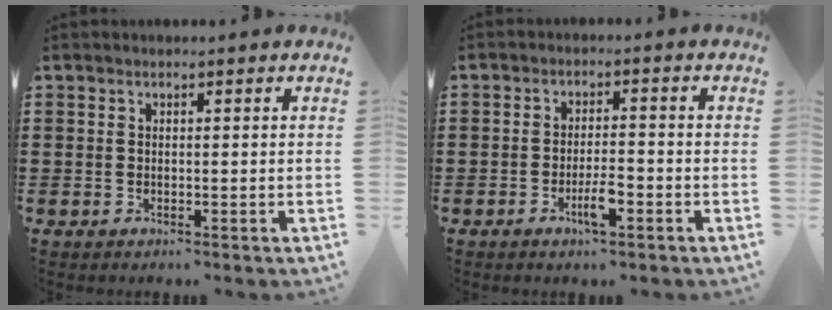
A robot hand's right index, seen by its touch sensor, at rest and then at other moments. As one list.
[{"total": 4.1, "force": [-2.0, 1.0, 3.5], "torque": [-0.064, 0.003, -0.037]}]